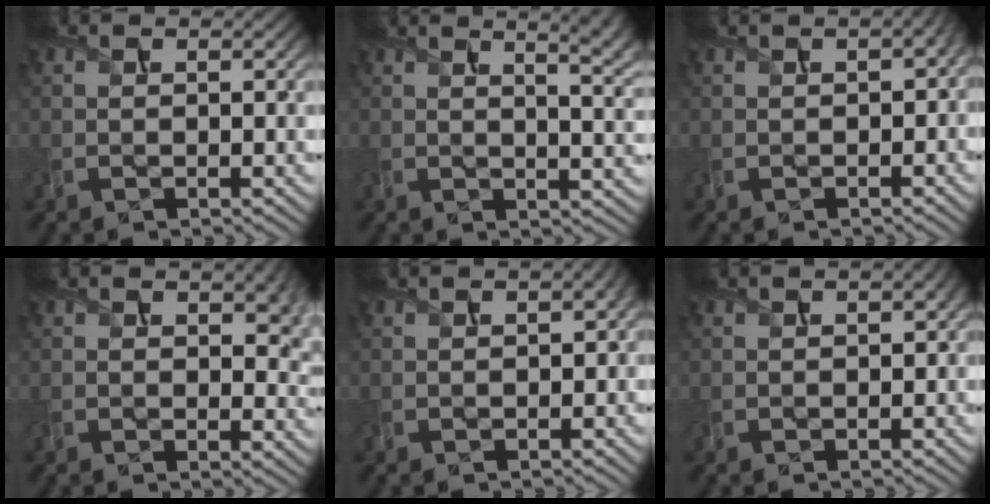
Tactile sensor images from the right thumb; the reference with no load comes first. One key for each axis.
{"total": 10.2, "fx": 5.2, "fy": 3.8, "fz": 7.9, "tx": -0.093, "ty": 0.037, "tz": 0.057}
{"total": 3.1, "fx": -0.3, "fy": 1.7, "fz": 2.6, "tx": -0.036, "ty": -0.004, "tz": 0.001}
{"total": 6.2, "fx": 1.8, "fy": 3.5, "fz": 4.8, "tx": -0.072, "ty": -0.005, "tz": 0.030}
{"total": 2.1, "fx": 0.0, "fy": 1.0, "fz": 1.8, "tx": -0.033, "ty": -0.002, "tz": 0.002}
{"total": 1.3, "fx": 0.1, "fy": 0.7, "fz": 1.1, "tx": -0.023, "ty": -0.001, "tz": 0.003}